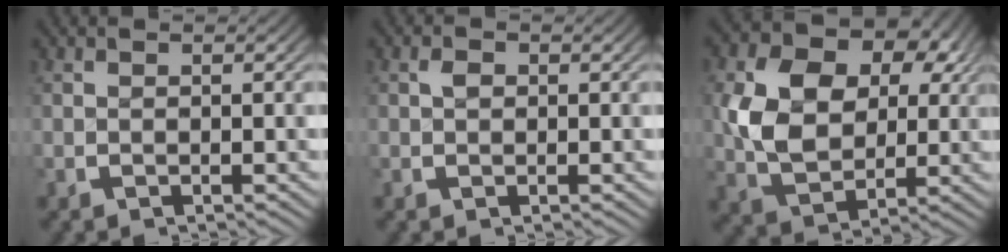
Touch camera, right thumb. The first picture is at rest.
{"total": 0.8, "force": [0.2, 0.7, 0.2], "torque": [-0.006, -0.003, 0.004]}
{"total": 11.3, "force": [1.2, 8.4, 7.5], "torque": [-0.172, -0.027, 0.031]}